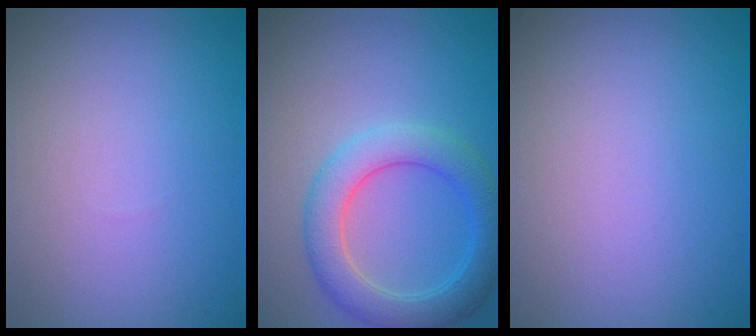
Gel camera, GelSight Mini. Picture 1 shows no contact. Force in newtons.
{"total": 4.9, "press": 4.9, "slide": 0.2}
{"total": 0.0}